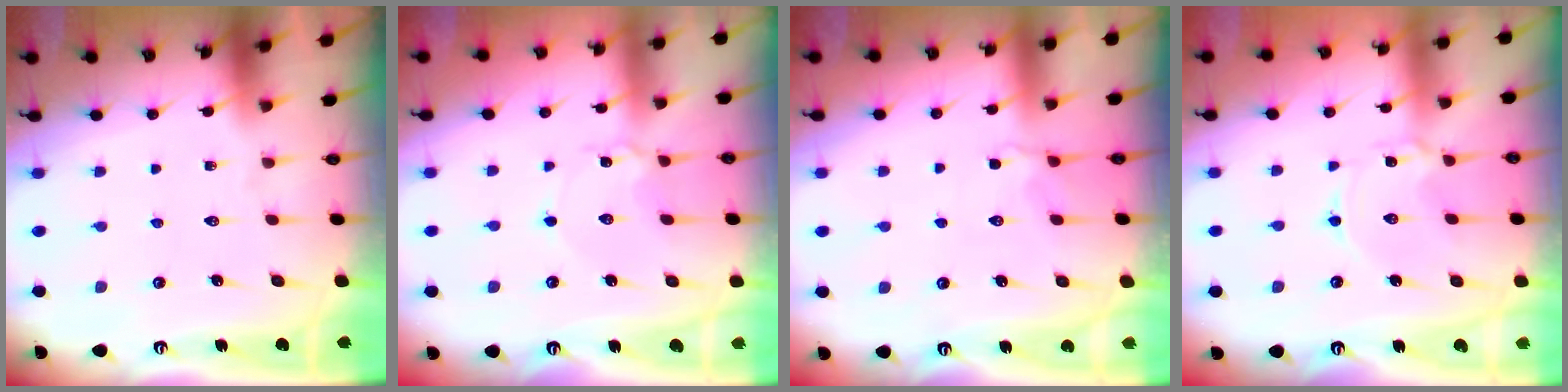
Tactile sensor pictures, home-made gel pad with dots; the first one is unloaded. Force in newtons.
{"total": 3.2, "press": 3.2, "slide": 0.3}
{"total": 2.2, "press": 1.9, "slide": 1.2}
{"total": 1.5, "press": 1.5, "slide": 0.2}